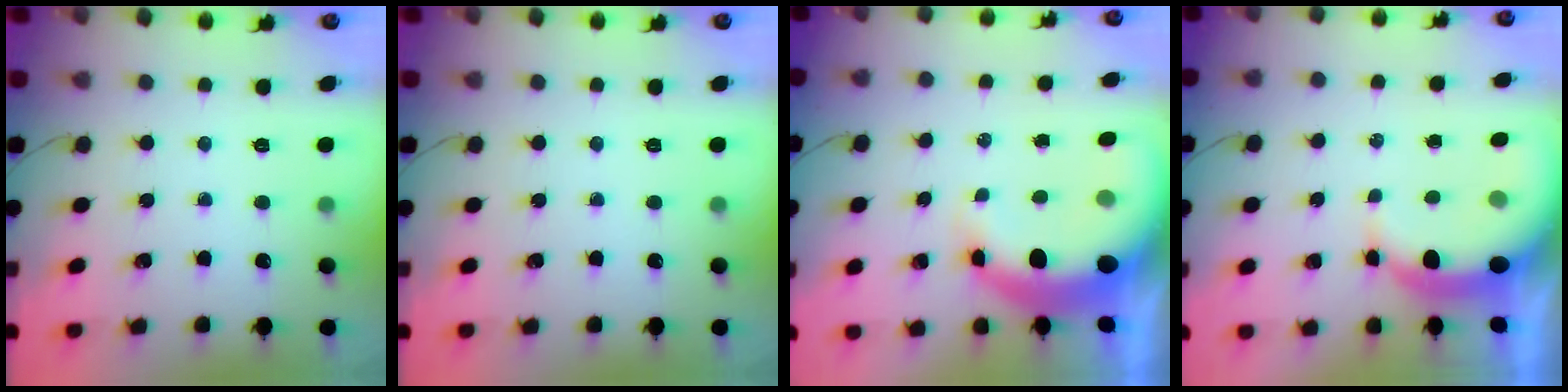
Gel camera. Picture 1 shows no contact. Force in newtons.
{"total": 0.0}
{"total": 7.8, "press": 7.6, "slide": 1.8}
{"total": 7.5, "press": 7.4, "slide": 1.3}